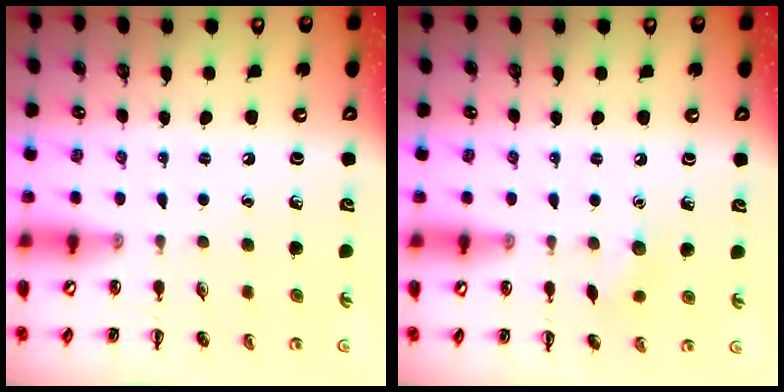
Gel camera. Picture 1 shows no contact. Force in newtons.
{"total": 5.6, "press": 5.5, "slide": 1.4}